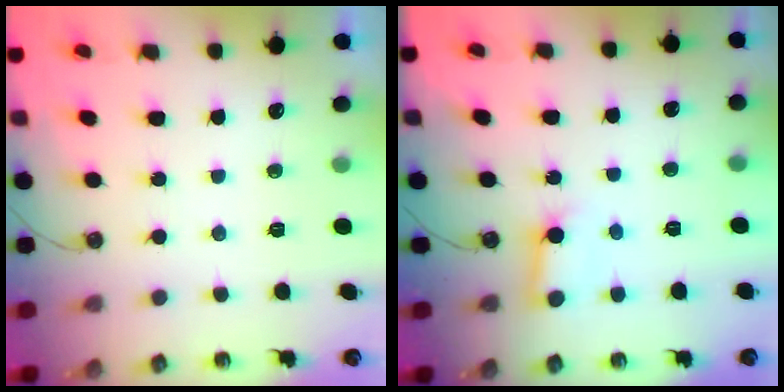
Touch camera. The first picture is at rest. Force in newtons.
{"total": 6.0, "press": 6.0, "slide": 0.7}